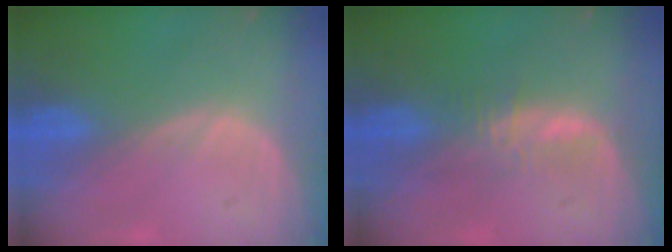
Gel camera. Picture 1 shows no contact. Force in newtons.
{"total": 2.9, "press": 2.9, "slide": 0.2}